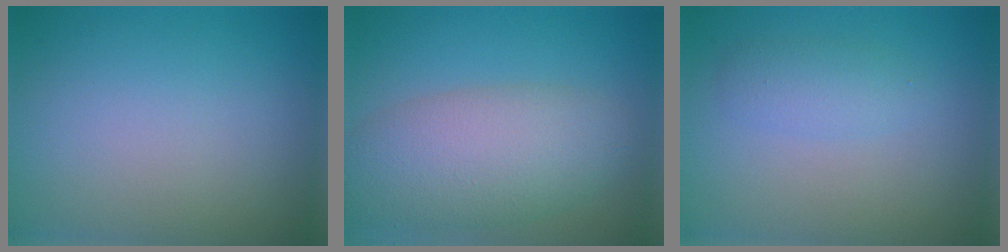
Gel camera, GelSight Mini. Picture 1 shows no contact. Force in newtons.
{"total": 6.9, "press": 6.9, "slide": 0.5}
{"total": 1.9, "press": 1.9, "slide": 0.1}